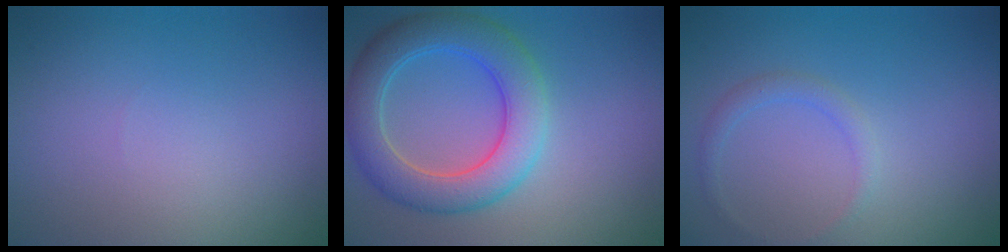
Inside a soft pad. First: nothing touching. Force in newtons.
{"total": 6.1, "press": 6.1, "slide": 0.3}
{"total": 1.2, "press": 1.2, "slide": 0.2}